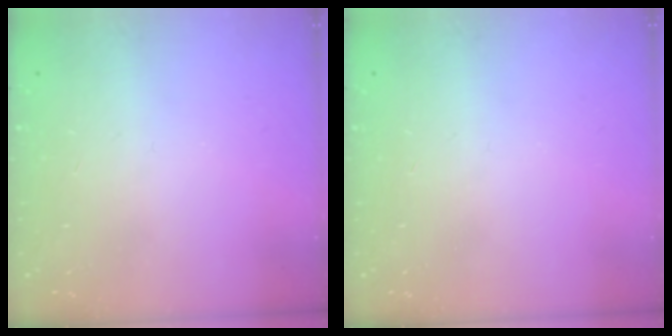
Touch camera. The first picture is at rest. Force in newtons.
{"total": 0.0}